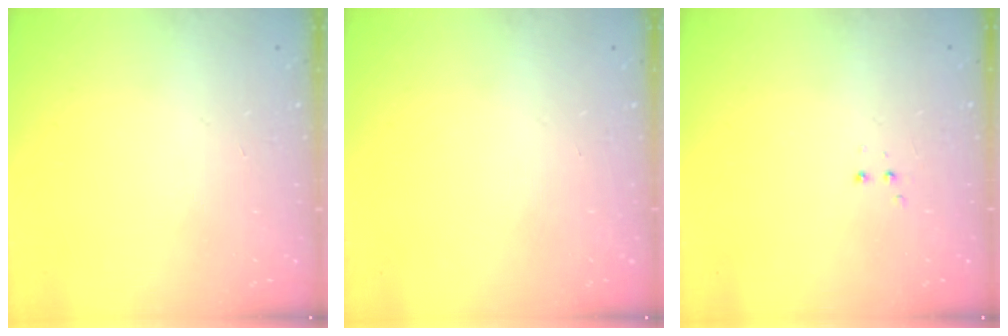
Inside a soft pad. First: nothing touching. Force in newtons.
{"total": 0.0}
{"total": 2.8, "press": 2.8, "slide": 0.6}